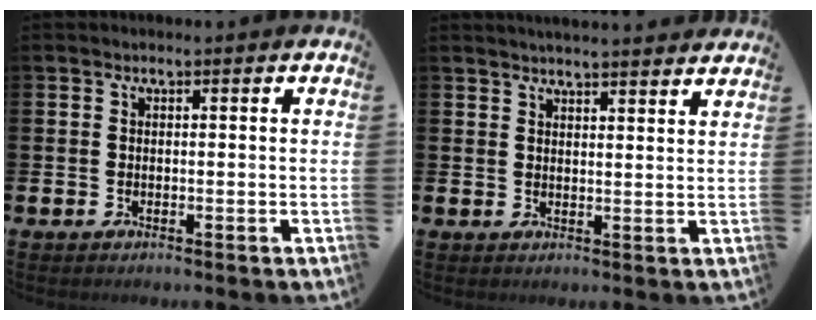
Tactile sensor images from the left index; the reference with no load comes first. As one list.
[{"total": 3.3, "force": [3.3, -0.3, 0.1], "torque": [-0.002, -0.019, 0.060]}]